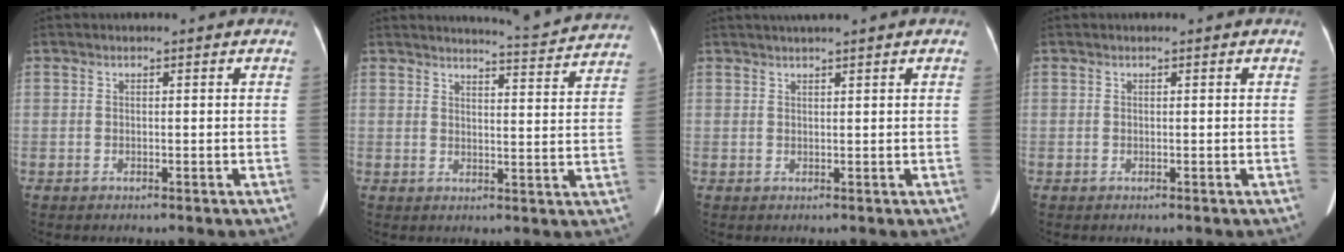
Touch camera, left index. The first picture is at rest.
{"total": 9.9, "force": [9.8, -0.7, 1.2], "torque": [-0.026, -0.030, 0.110]}
{"total": 3.6, "force": [2.9, -0.3, 2.2], "torque": [-0.031, 0.031, 0.048]}
{"total": 0.0}